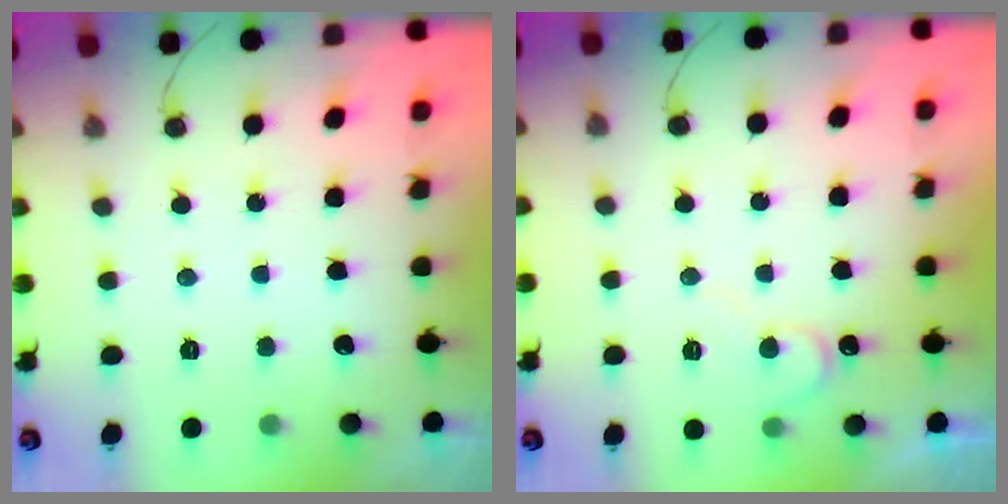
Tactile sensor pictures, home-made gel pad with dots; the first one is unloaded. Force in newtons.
{"total": 7.0, "press": 6.9, "slide": 0.7}